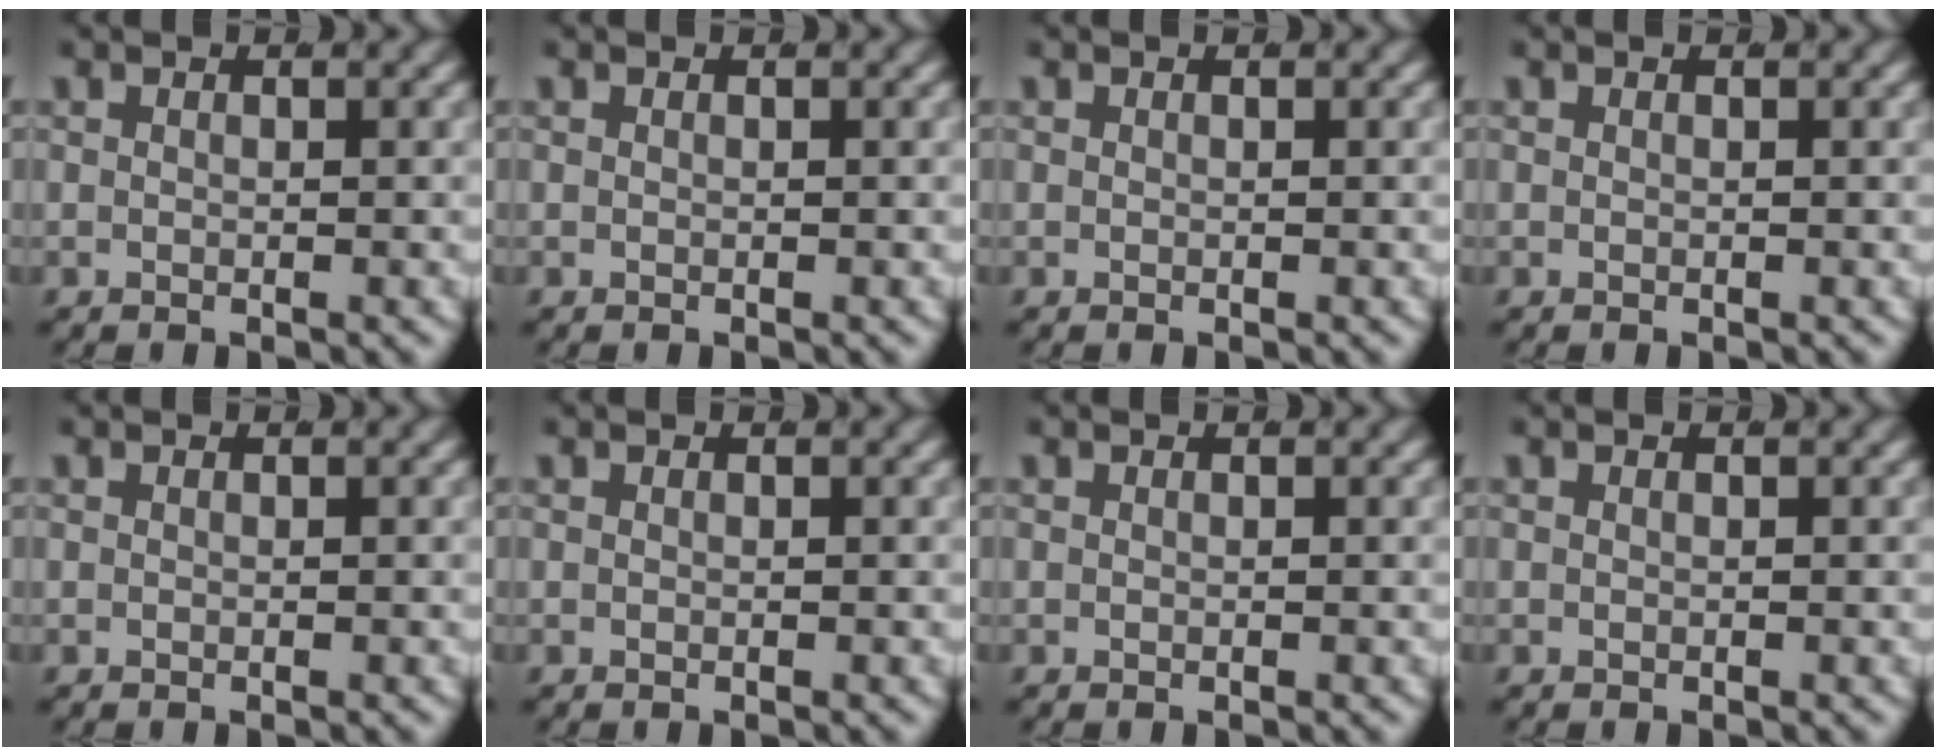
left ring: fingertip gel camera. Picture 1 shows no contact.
{"total": 0.0}
{"total": 0.0}
{"total": 0.0}
{"total": 0.0}
{"total": 0.0}
{"total": 0.0}
{"total": 0.0}